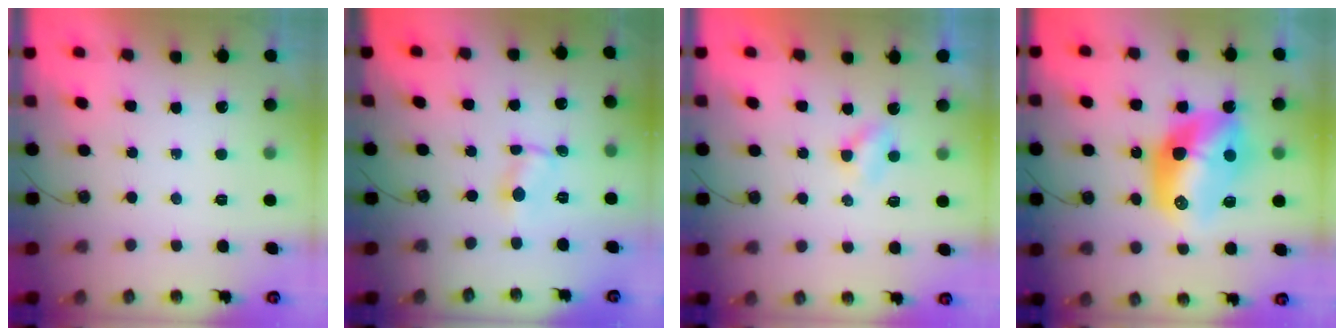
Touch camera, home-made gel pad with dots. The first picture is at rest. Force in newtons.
{"total": 0.9, "press": 0.9, "slide": 0.1}
{"total": 2.4, "press": 2.4, "slide": 0.6}
{"total": 16.2, "press": 16.2, "slide": 1.5}